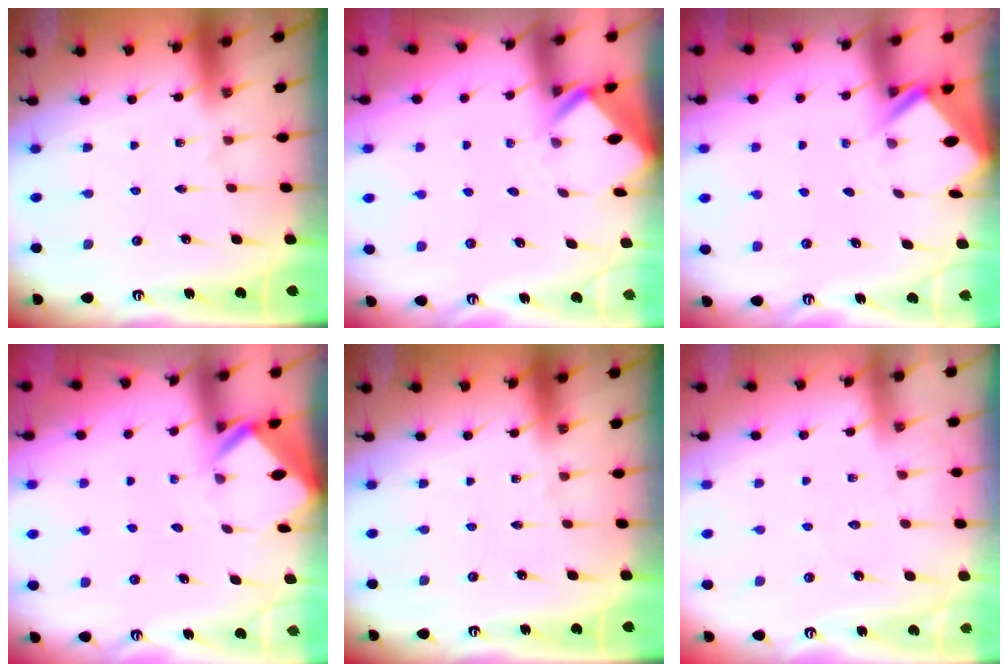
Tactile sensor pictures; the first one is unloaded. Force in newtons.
{"total": 2.8, "press": 2.8, "slide": 0.2}
{"total": 2.4, "press": 2.4, "slide": 0.2}
{"total": 2.8, "press": 2.8, "slide": 0.2}
{"total": 0.0}
{"total": 4.5, "press": 4.4, "slide": 0.6}